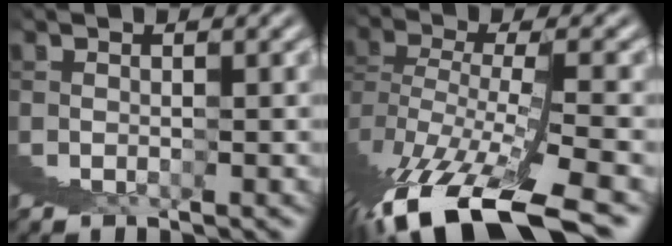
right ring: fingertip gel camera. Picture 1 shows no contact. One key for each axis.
{"total": 6.2, "fx": -3.3, "fy": 1.4, "fz": 5.1, "tx": -0.114, "ty": -0.014, "tz": -0.038}